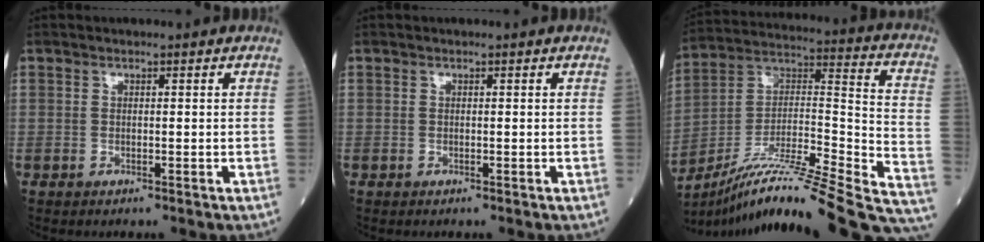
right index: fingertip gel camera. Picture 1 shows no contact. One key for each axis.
{"total": 0.0}
{"total": 31.0, "fx": -25.7, "fy": 2.1, "fz": 17.3, "tx": -0.202, "ty": -0.004, "tz": -0.391}